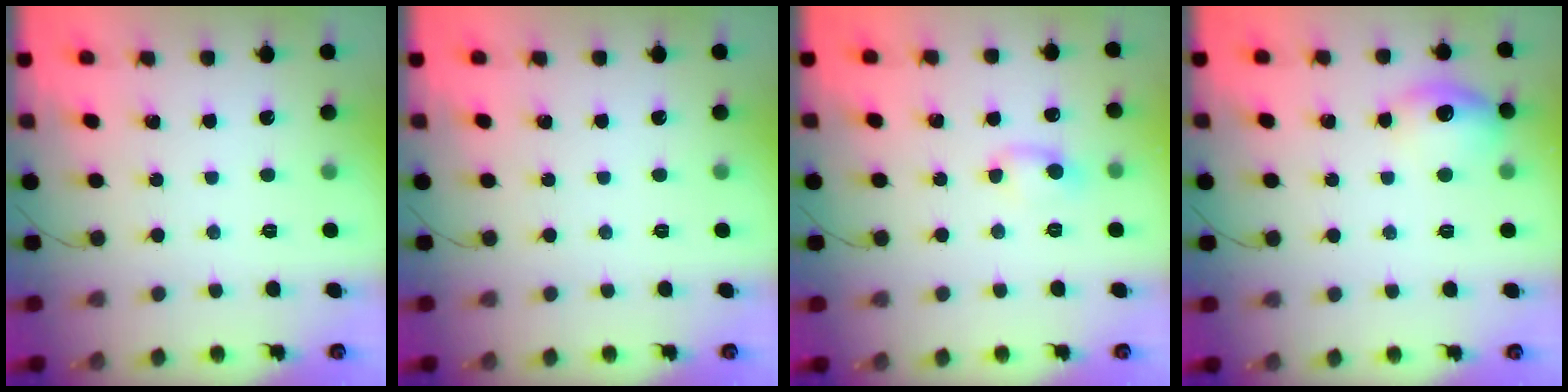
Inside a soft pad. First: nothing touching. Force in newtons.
{"total": 0.0}
{"total": 4.3, "press": 4.2, "slide": 0.9}
{"total": 11.1, "press": 11.1, "slide": 0.2}